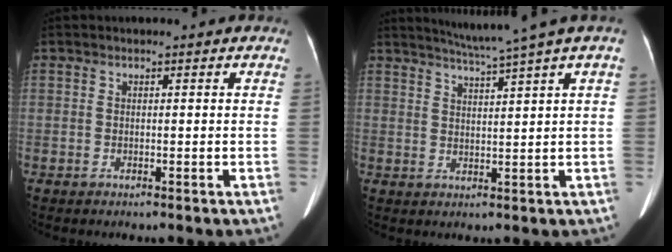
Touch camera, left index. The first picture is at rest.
{"total": 6.6, "force": [5.0, -1.8, 3.9], "torque": [-0.064, 0.004, 0.078]}